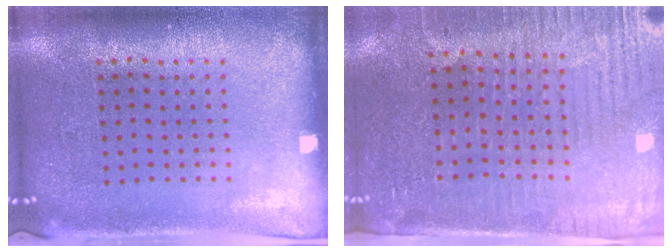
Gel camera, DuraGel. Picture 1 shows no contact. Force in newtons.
{"total": 3.5, "press": 3.3, "slide": 1.2}